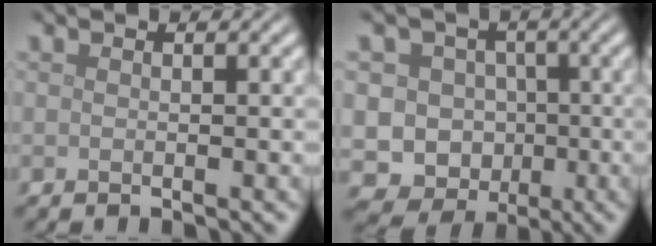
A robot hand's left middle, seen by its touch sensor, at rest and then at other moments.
{"total": 9.6, "force": [-2.1, 8.9, 2.8], "torque": [-0.033, 0.014, -0.071]}